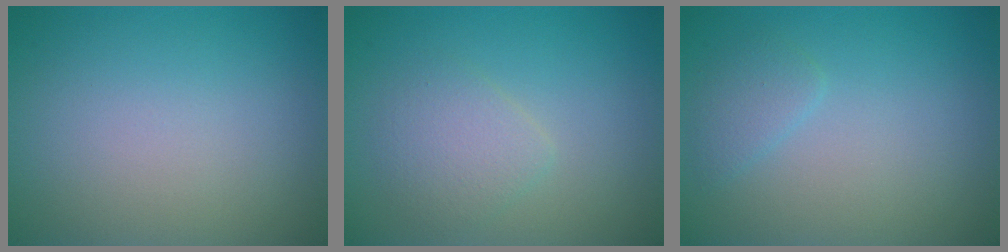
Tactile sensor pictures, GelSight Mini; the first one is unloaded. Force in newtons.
{"total": 2.3, "press": 2.3, "slide": 0.1}
{"total": 1.4, "press": 1.4, "slide": 0.1}